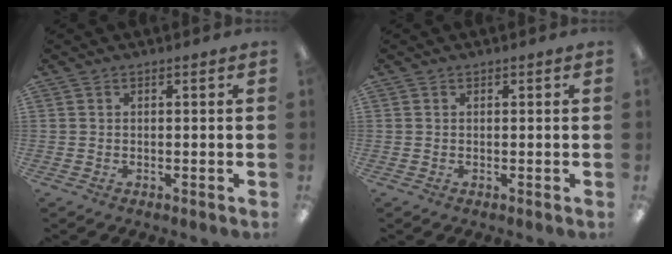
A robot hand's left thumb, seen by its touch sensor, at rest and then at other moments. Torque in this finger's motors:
{"motor_torque": [-0.07, -0.01, -0.14, -0.05, 0.00]}